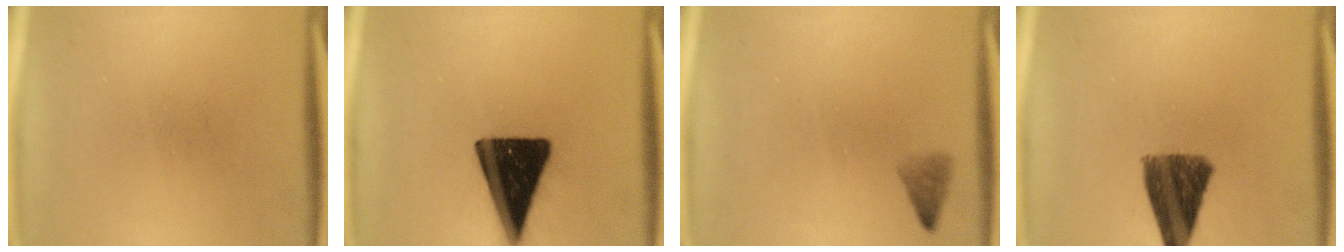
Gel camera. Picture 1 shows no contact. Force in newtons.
{"total": 17.8}
{"total": 1.6}
{"total": 10.3}